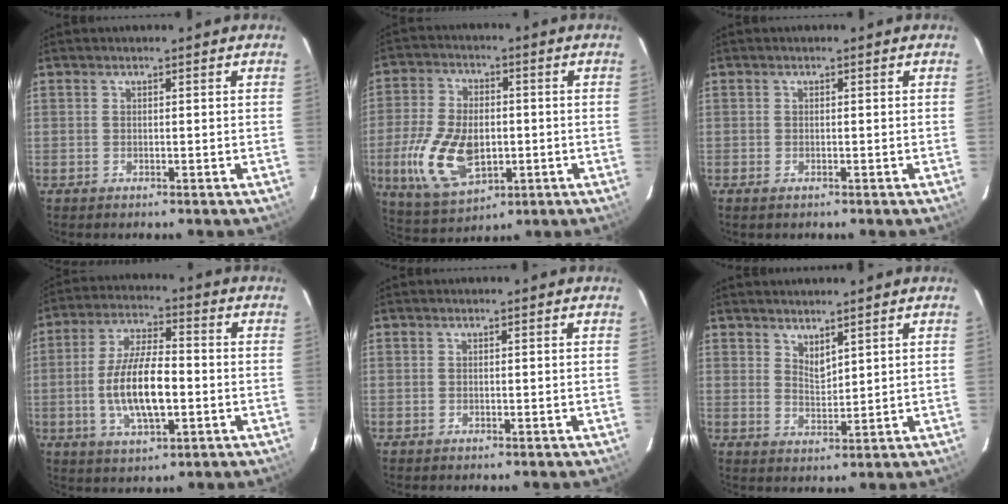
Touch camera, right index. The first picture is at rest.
{"total": 14.7, "force": [-3.0, 8.7, 11.5], "torque": [-0.250, -0.007, -0.042]}
{"total": 0.9, "force": [-0.5, 0.5, 0.5], "torque": [-0.009, -0.004, -0.010]}
{"total": 12.3, "force": [-2.2, 4.5, 11.3], "torque": [-0.224, -0.001, -0.037]}
{"total": 0.0}
{"total": 3.3, "force": [2.8, 0.9, 1.4], "torque": [-0.021, -0.005, 0.050]}